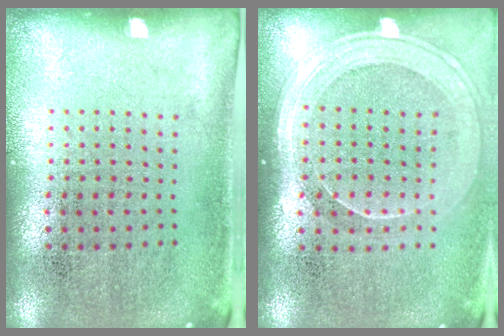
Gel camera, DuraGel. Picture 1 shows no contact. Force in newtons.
{"total": 1.8, "press": 1.7, "slide": 0.8}